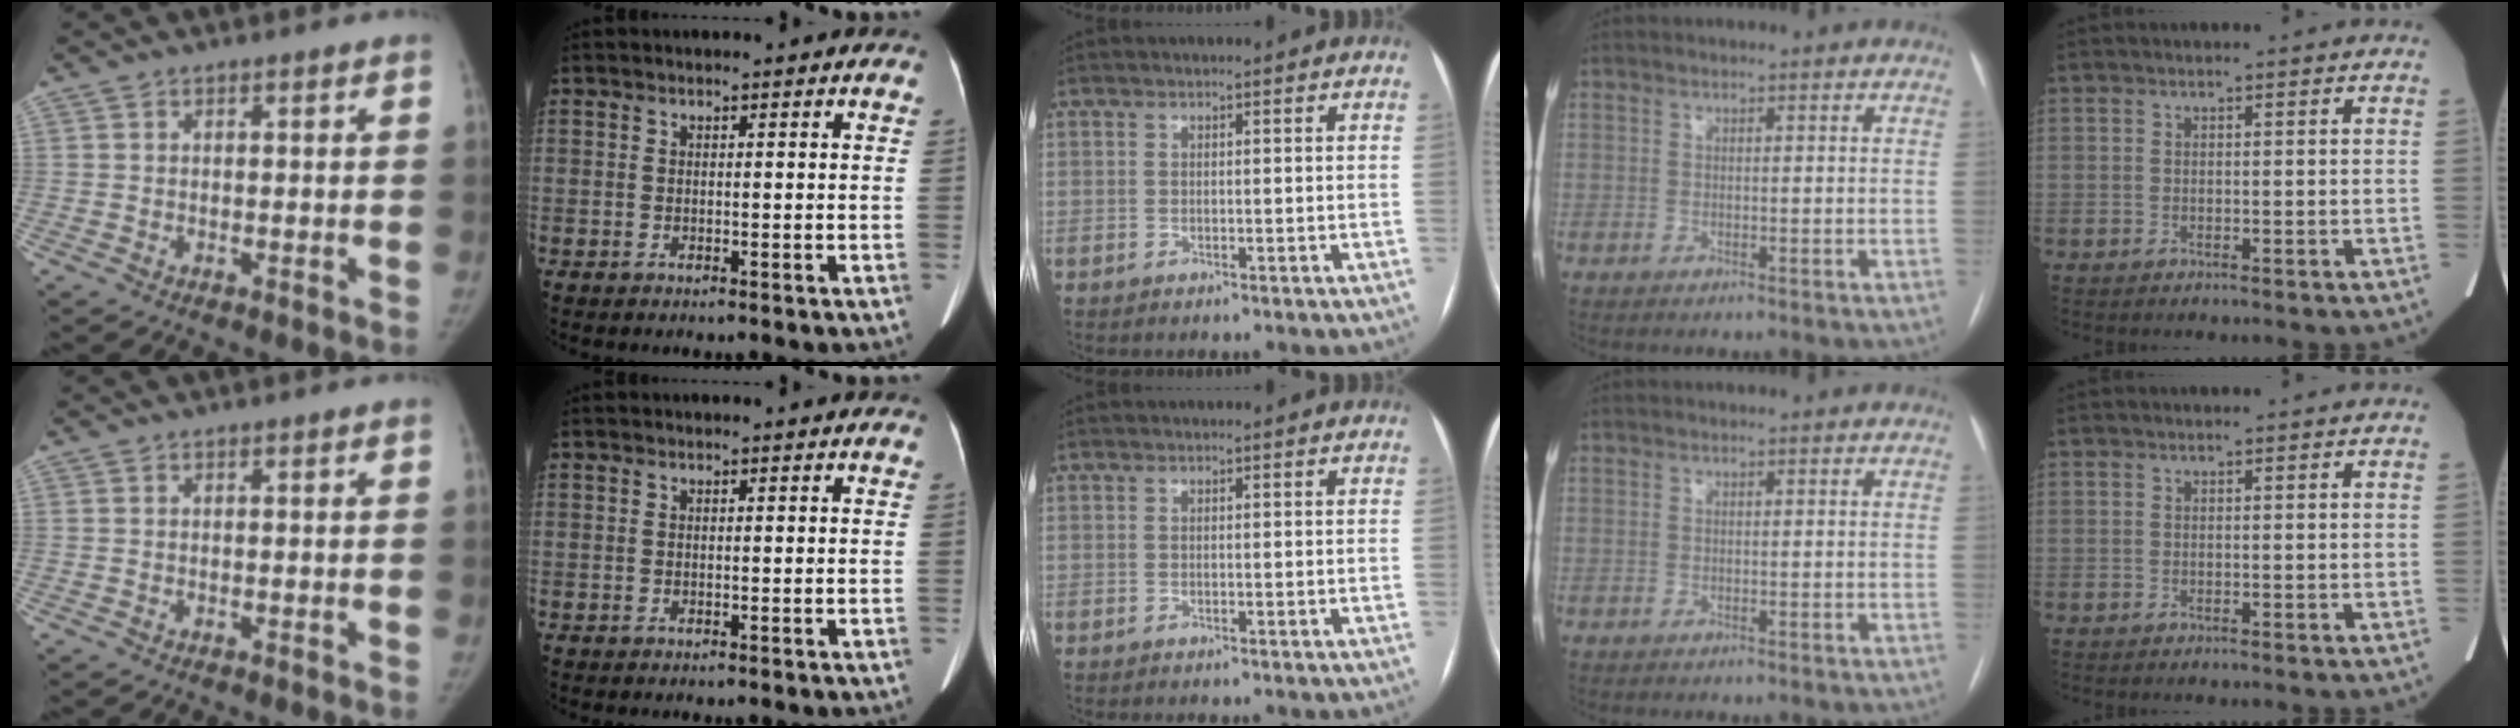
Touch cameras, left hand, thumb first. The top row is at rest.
{}